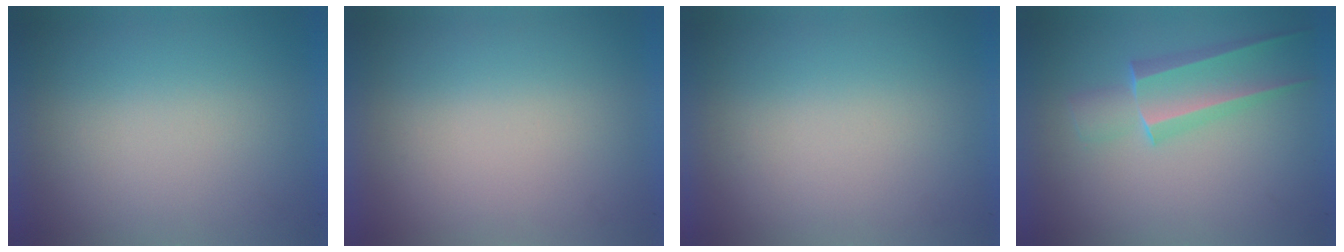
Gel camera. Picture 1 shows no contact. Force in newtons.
{"total": 0.0}
{"total": 0.0}
{"total": 2.6}